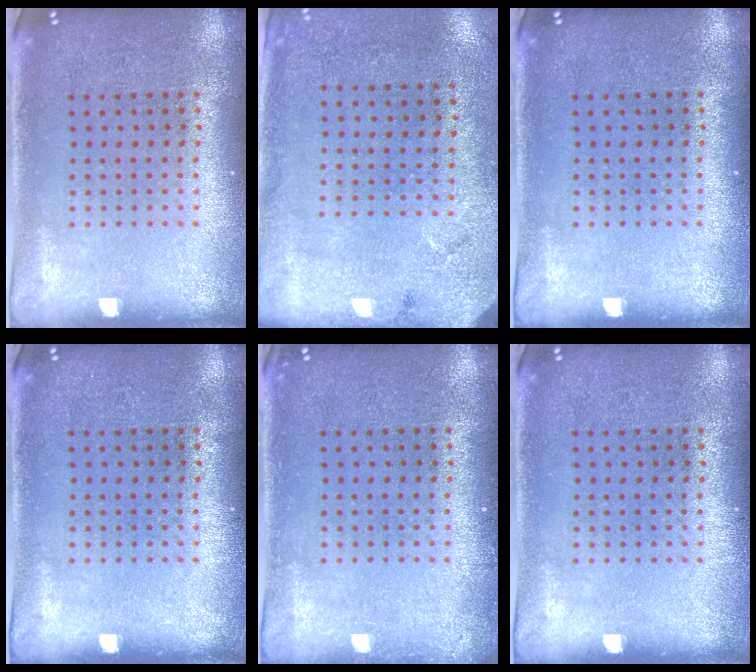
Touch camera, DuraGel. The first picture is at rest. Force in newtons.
{"total": 2.7, "press": 2.2, "slide": 1.6}
{"total": 0.0}
{"total": 0.0}
{"total": 0.6, "press": 0.6, "slide": 0.1}
{"total": 0.0}